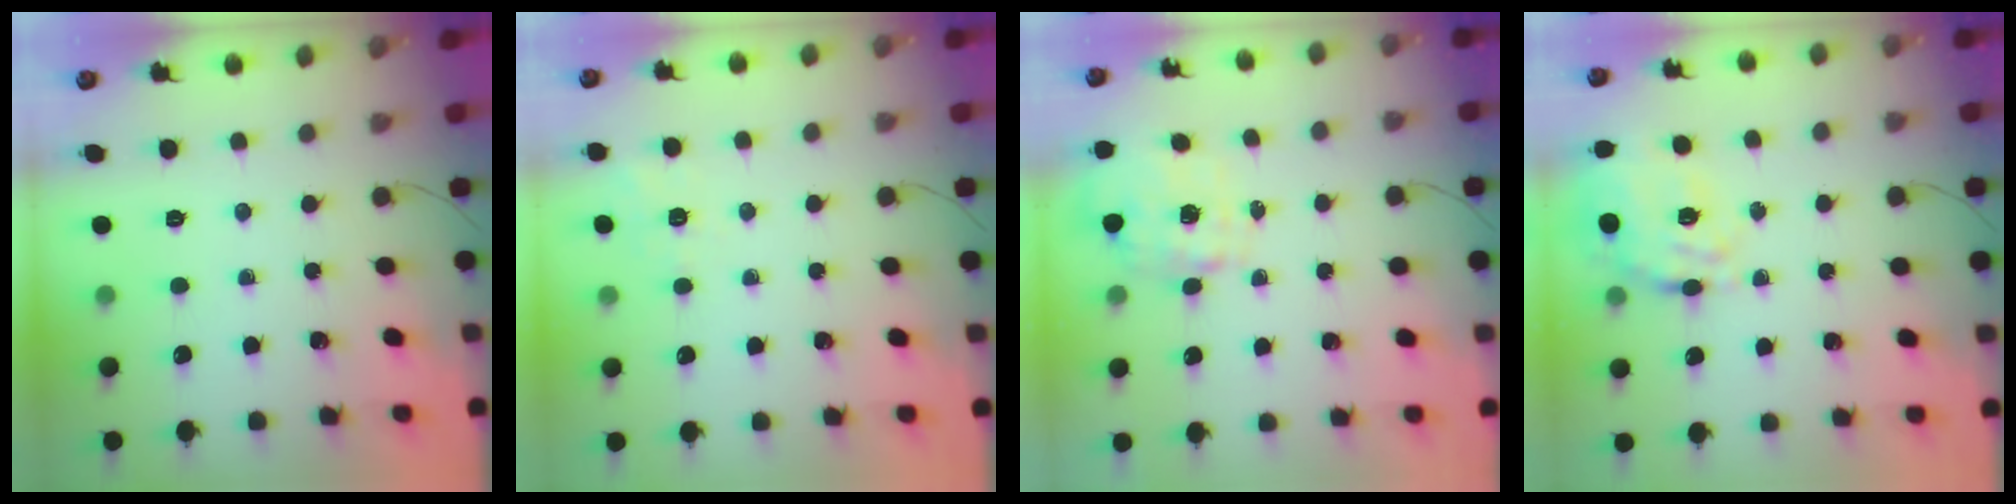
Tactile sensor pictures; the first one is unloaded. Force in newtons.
{"total": 2.0, "press": 1.1, "slide": 1.6}
{"total": 1.5, "press": 1.5, "slide": 0.5}
{"total": 13.5, "press": 12.8, "slide": 4.4}